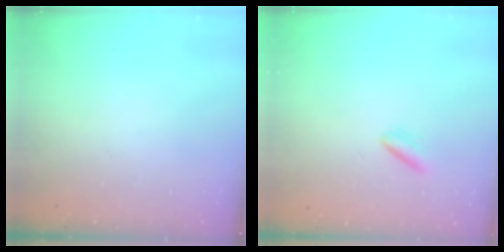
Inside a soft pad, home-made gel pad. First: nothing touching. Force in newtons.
{"total": 2.7, "press": 2.5, "slide": 1.0}